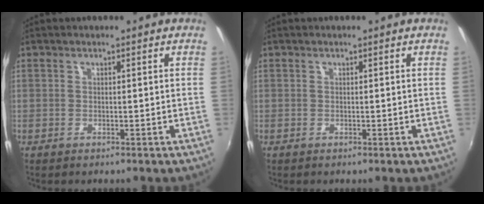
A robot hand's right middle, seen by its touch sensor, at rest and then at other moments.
{"total": 0.0}